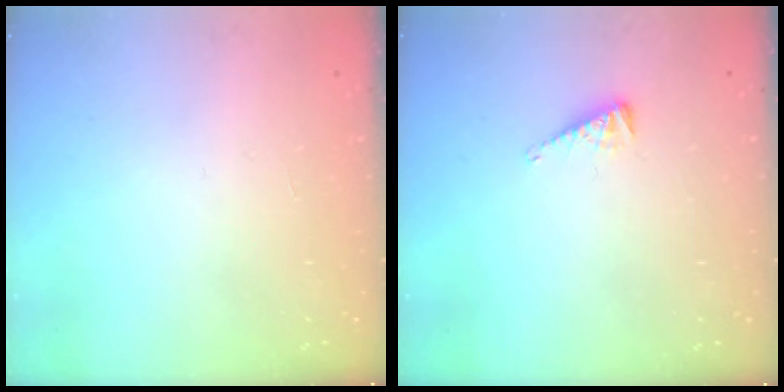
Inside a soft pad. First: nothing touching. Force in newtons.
{"total": 4.0, "press": 4.0, "slide": 0.5}